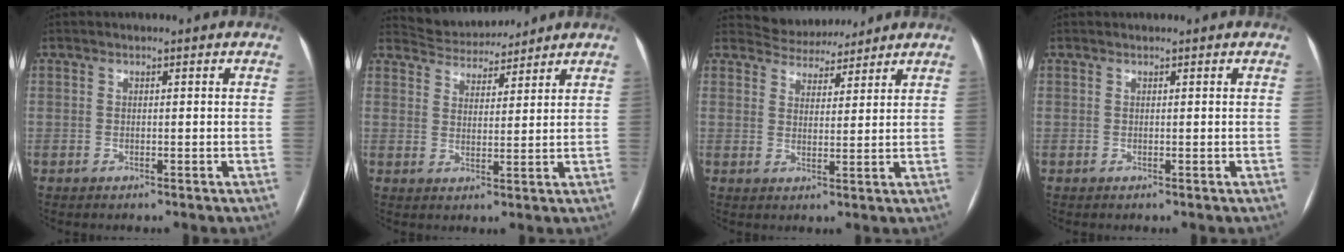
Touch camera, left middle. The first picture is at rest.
{"total": 7.4, "force": [7.2, 1.5, 0.8], "torque": [-0.018, 0.016, 0.115]}
{"total": 6.2, "force": [5.9, 1.8, 0.2], "torque": [-0.006, 0.012, 0.090]}
{"total": 0.0}